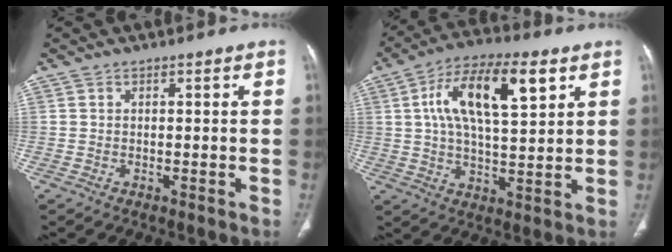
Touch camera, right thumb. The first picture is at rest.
{"total": 16.4, "force": [5.8, 6.7, 13.9], "torque": [-0.232, 0.004, 0.094]}